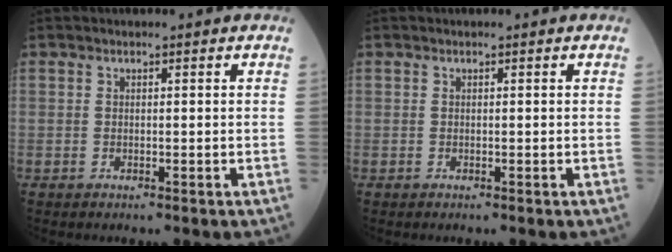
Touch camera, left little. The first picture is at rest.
{"total": 0.0}